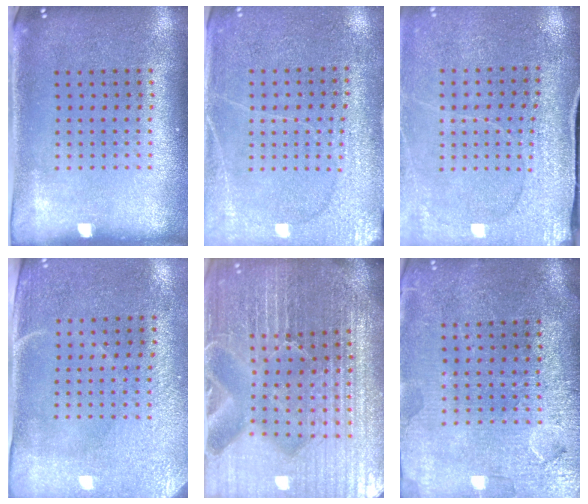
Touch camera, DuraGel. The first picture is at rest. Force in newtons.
{"total": 2.8, "press": 2.7, "slide": 0.7}
{"total": 2.9, "press": 2.9, "slide": 0.4}
{"total": 2.9, "press": 2.5, "slide": 1.4}
{"total": 6.8, "press": 6.0, "slide": 3.3}
{"total": 3.6, "press": 3.4, "slide": 1.4}